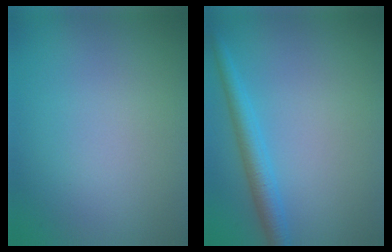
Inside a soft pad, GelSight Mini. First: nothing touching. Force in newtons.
{"total": 3.0, "press": 3.0, "slide": 0.0}